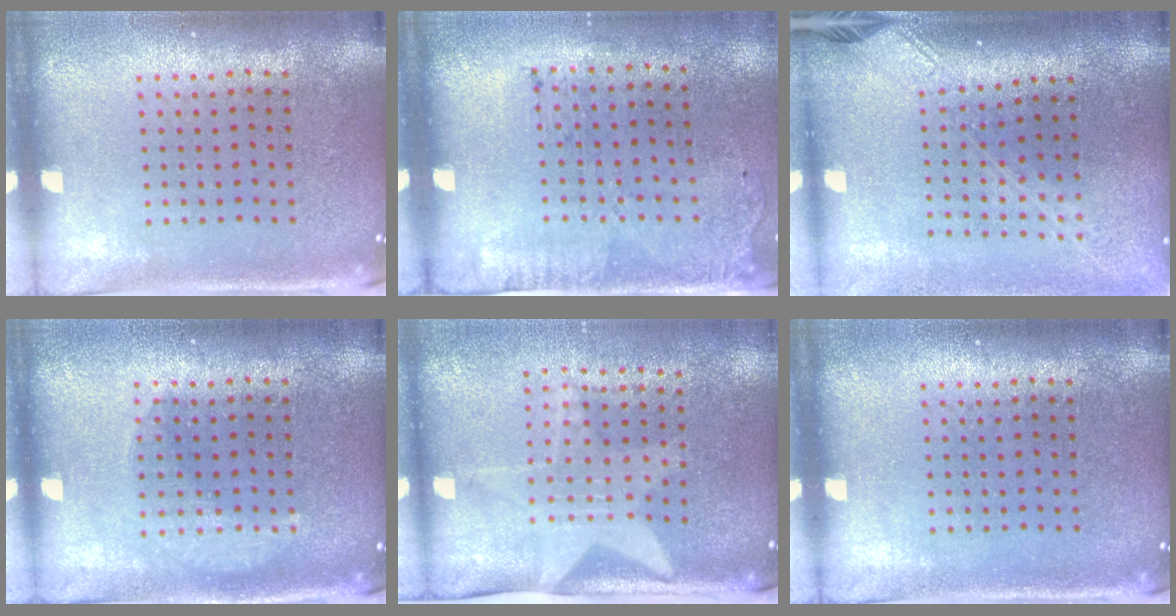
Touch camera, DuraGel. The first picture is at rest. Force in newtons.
{"total": 1.7, "press": 1.1, "slide": 1.3}
{"total": 2.1, "press": 1.6, "slide": 1.4}
{"total": 1.7, "press": 1.7, "slide": 0.4}
{"total": 2.0, "press": 1.5, "slide": 1.3}
{"total": 0.0}